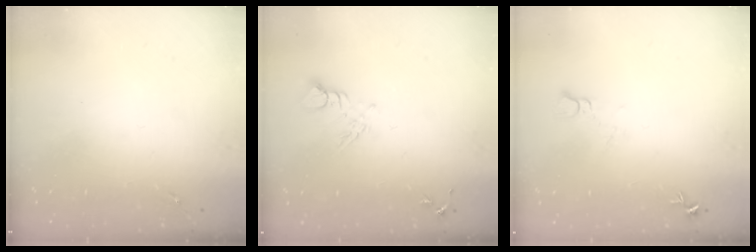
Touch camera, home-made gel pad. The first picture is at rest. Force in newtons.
{"total": 6.6, "press": 6.6, "slide": 0.5}
{"total": 3.7, "press": 3.7, "slide": 0.3}